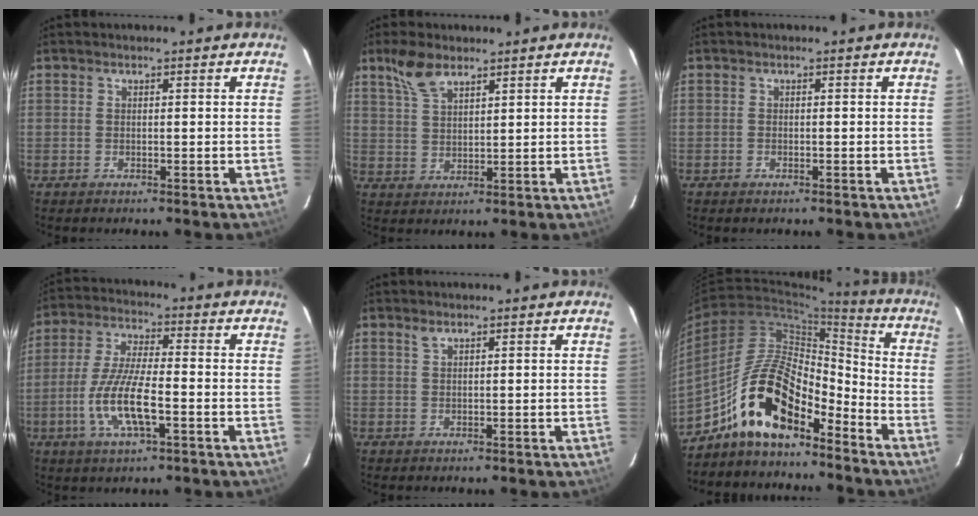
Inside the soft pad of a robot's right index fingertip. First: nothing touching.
{"total": 6.1, "force": [4.3, 2.5, 3.4], "torque": [-0.069, 0.011, 0.089]}
{"total": 0.7, "force": [-0.6, 0.4, 0.2], "torque": [-0.004, 0.001, -0.010]}
{"total": 11.2, "force": [-3.7, 2.8, 10.2], "torque": [-0.212, -0.005, -0.072]}
{"total": 0.9, "force": [0.7, 0.2, 0.4], "torque": [-0.008, 0.002, 0.014]}
{"total": 15.3, "force": [-10.8, 5.6, 9.2], "torque": [-0.172, 0.028, -0.201]}